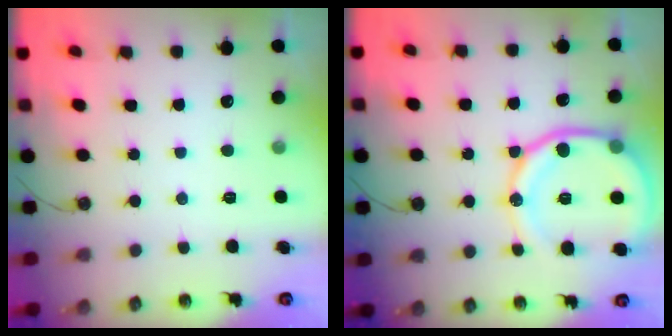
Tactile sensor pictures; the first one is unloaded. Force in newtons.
{"total": 16.1, "press": 16.1, "slide": 1.5}